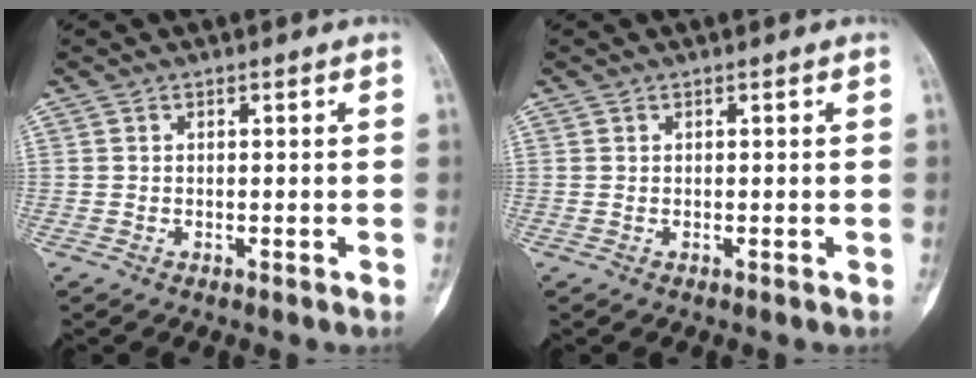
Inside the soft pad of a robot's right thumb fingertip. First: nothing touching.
{"total": 0.0}